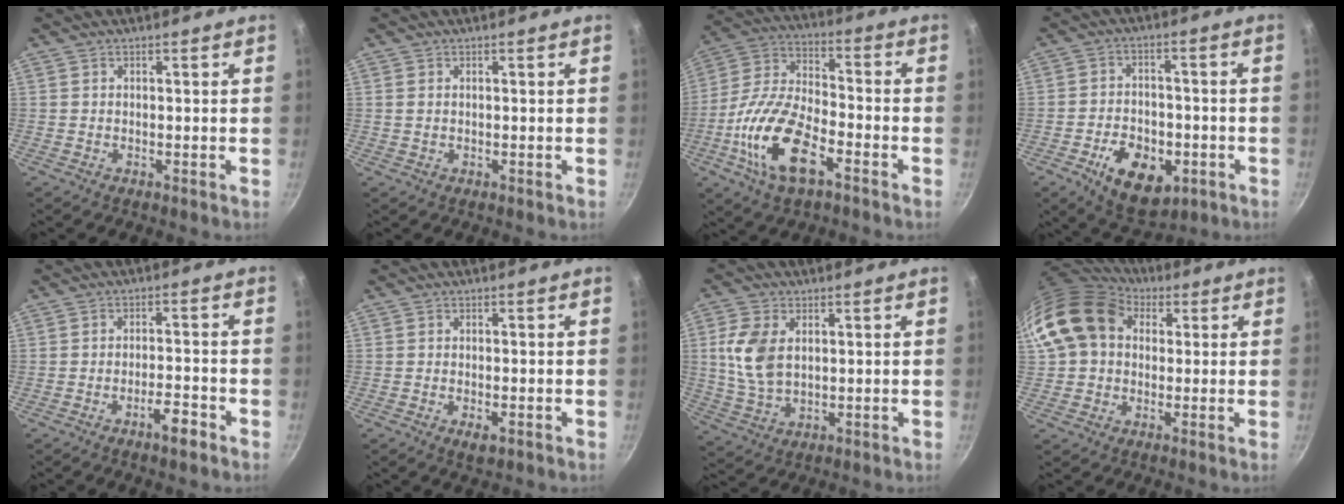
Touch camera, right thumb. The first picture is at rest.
{"total": 0.8, "force": [0.2, 0.6, 0.5], "torque": [-0.010, 0.002, 0.004]}
{"total": 17.9, "force": [-7.3, 8.4, 14.0], "torque": [-0.263, 0.034, -0.149]}
{"total": 12.7, "force": [-4.9, 7.9, 8.6], "torque": [-0.108, 0.016, -0.067]}
{"total": 4.5, "force": [-2.8, 1.0, 3.4], "torque": [-0.047, 0.022, -0.041]}
{"total": 2.4, "force": [-1.0, 1.0, 1.9], "torque": [-0.034, -0.005, -0.016]}
{"total": 9.7, "force": [1.8, 6.3, 7.1], "torque": [-0.137, -0.012, 0.039]}
{"total": 16.3, "force": [4.3, 12.7, 9.3], "torque": [-0.166, 0.028, 0.065]}